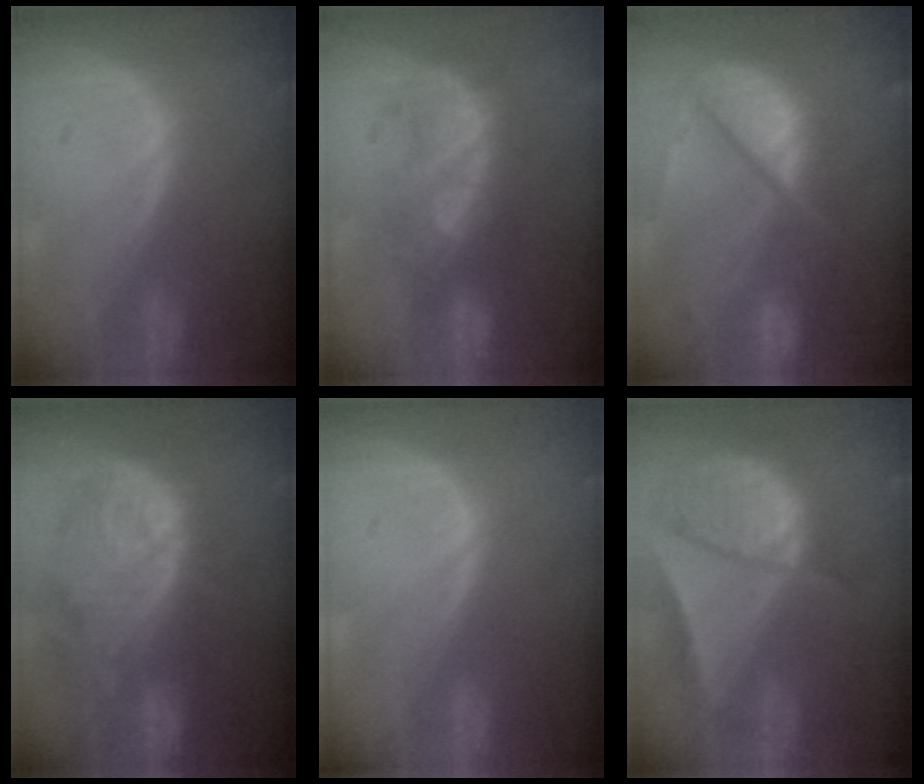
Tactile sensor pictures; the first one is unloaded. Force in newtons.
{"total": 8.2, "press": 7.3, "slide": 3.7}
{"total": 11.0, "press": 9.1, "slide": 6.2}
{"total": 12.5, "press": 11.2, "slide": 5.6}
{"total": 0.0}
{"total": 9.8, "press": 8.2, "slide": 5.3}